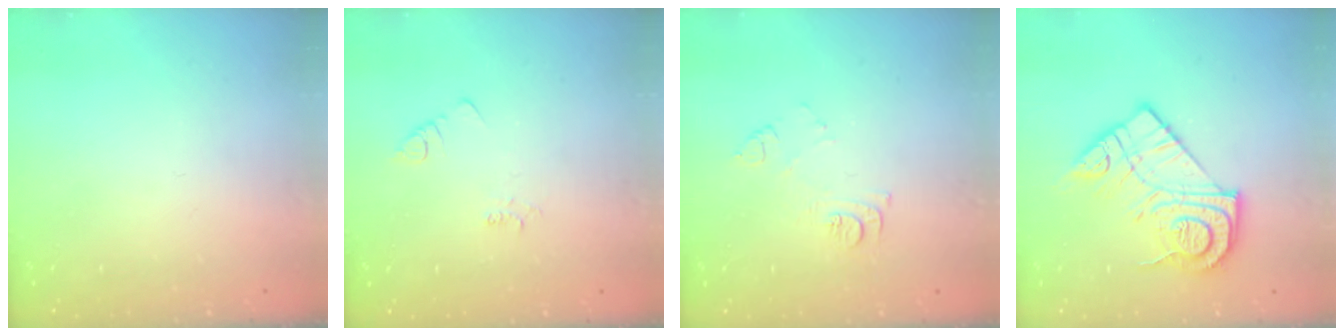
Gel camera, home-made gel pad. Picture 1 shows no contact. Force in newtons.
{"total": 1.9, "press": 1.9, "slide": 0.3}
{"total": 7.2, "press": 7.2, "slide": 0.7}
{"total": 16.1, "press": 16.1, "slide": 1.5}